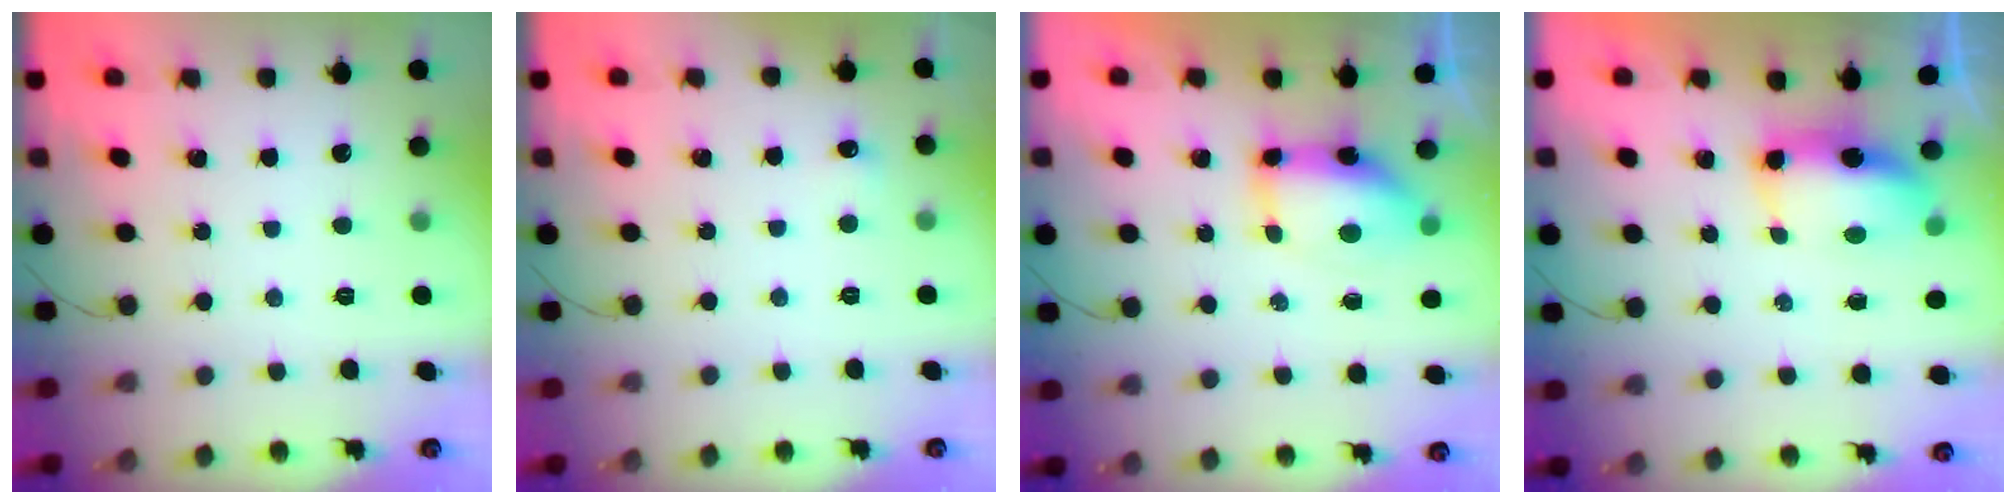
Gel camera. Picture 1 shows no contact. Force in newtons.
{"total": 3.8, "press": 3.6, "slide": 1.1}
{"total": 8.3, "press": 8.2, "slide": 1.2}
{"total": 10.7, "press": 8.8, "slide": 6.1}